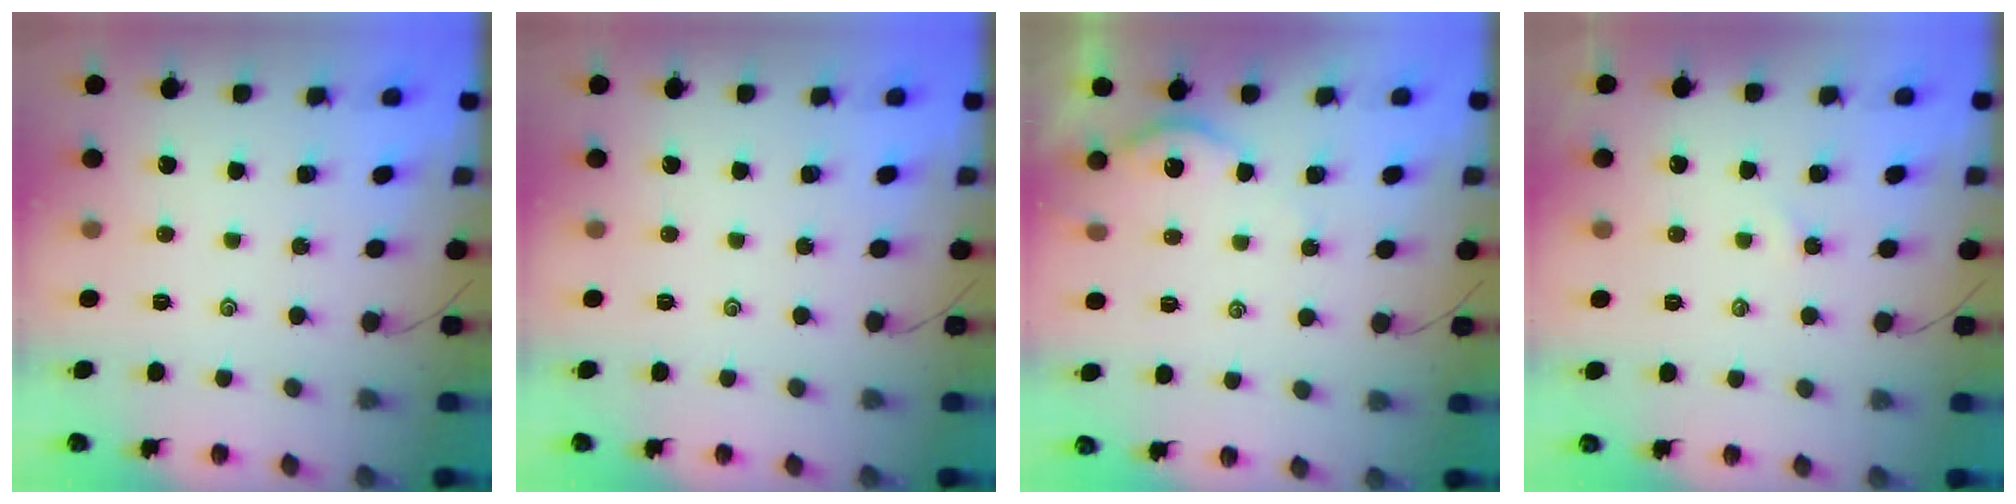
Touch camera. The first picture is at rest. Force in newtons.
{"total": 0.0}
{"total": 2.9, "press": 2.9, "slide": 0.3}
{"total": 1.7, "press": 1.7, "slide": 0.3}